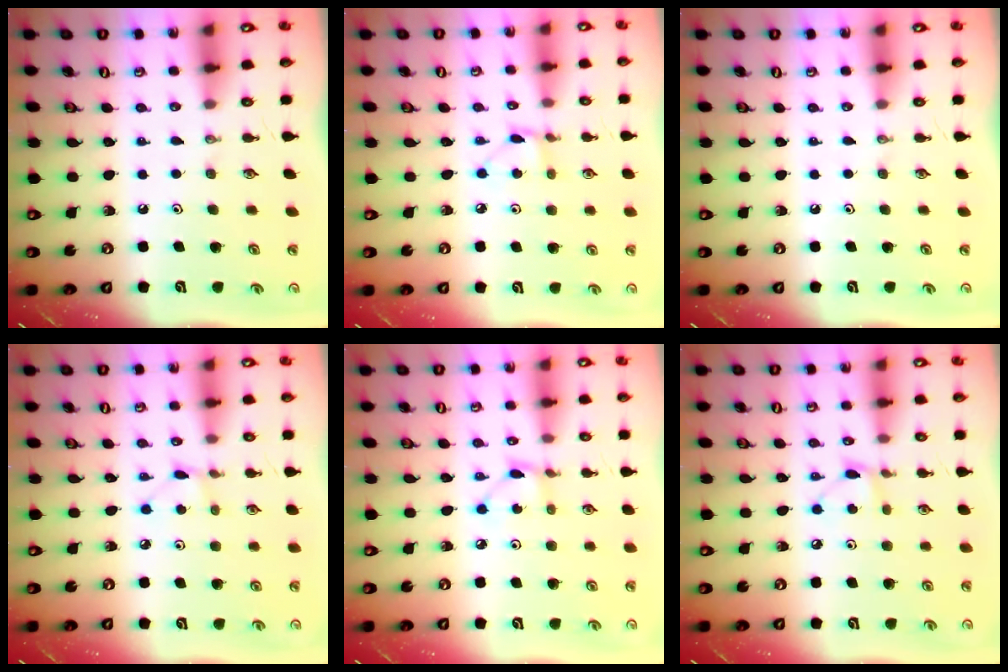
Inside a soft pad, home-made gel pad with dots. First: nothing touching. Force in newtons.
{"total": 3.6, "press": 3.6, "slide": 0.4}
{"total": 0.0}
{"total": 2.9, "press": 2.9, "slide": 0.4}
{"total": 2.7, "press": 2.6, "slide": 0.3}
{"total": 5.5, "press": 5.4, "slide": 0.8}